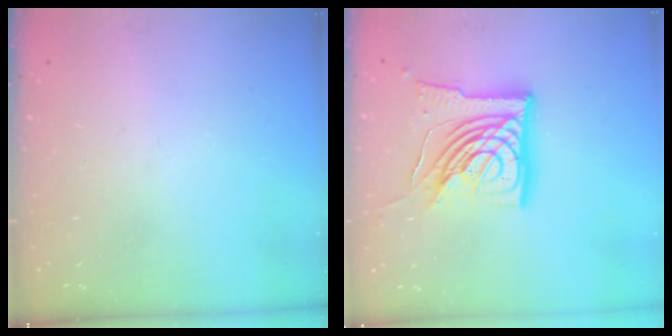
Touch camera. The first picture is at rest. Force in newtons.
{"total": 18.0, "press": 17.9, "slide": 1.8}